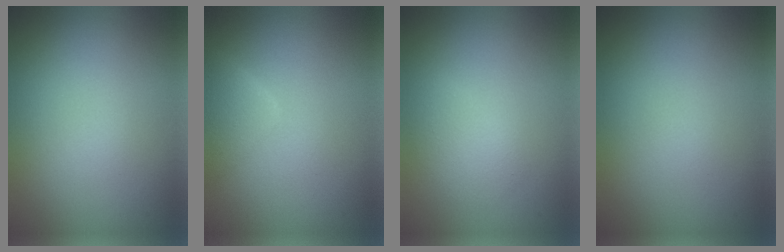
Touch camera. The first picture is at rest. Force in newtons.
{"total": 2.6, "press": 2.6, "slide": 0.2}
{"total": 1.6, "press": 1.6, "slide": 0.0}
{"total": 0.0}